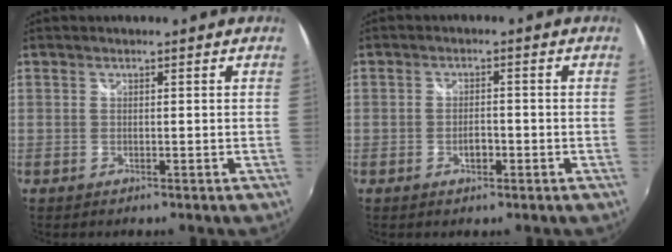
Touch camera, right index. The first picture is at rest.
{"total": 2.6, "force": [-1.2, 1.3, 1.9], "torque": [-0.036, 0.001, -0.022]}